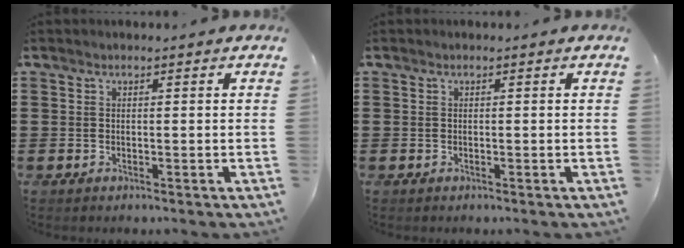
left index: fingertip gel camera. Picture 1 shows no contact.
{"total": 0.0}